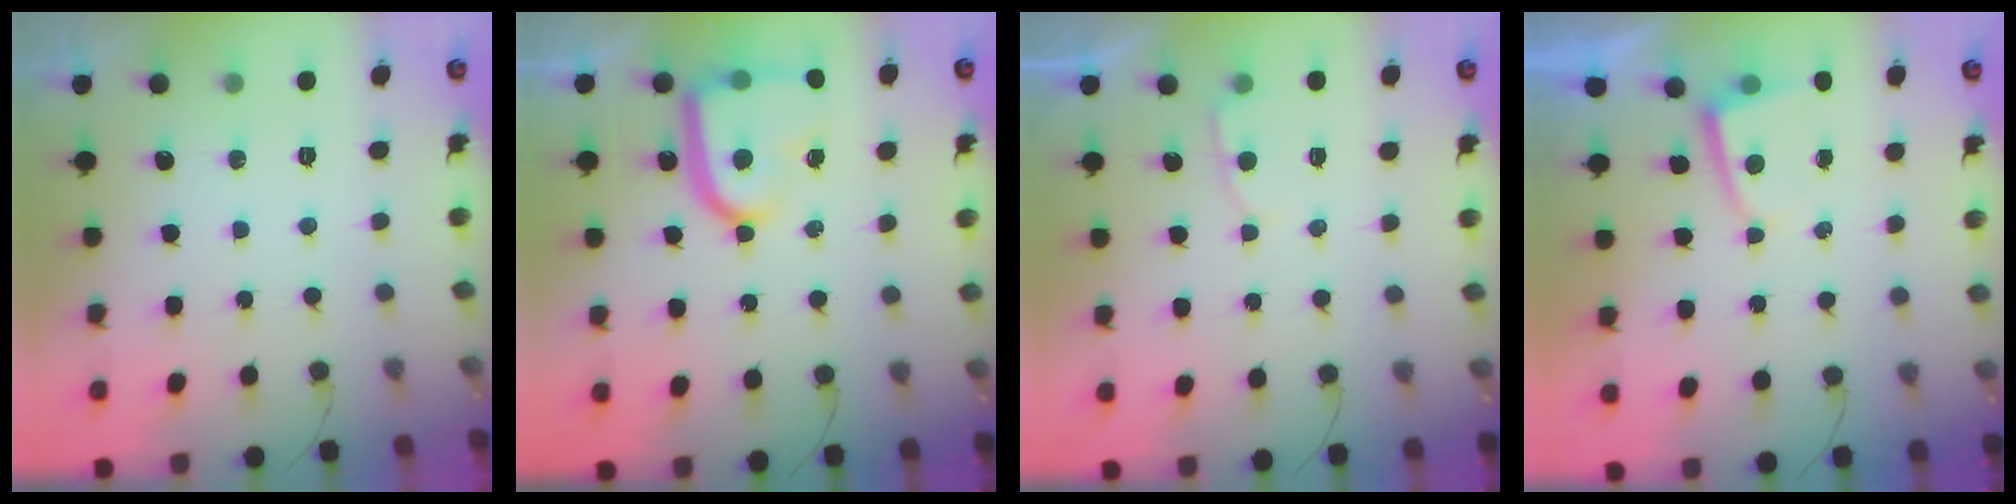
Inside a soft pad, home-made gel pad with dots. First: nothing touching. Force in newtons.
{"total": 16.8, "press": 16.7, "slide": 1.6}
{"total": 2.7, "press": 2.7, "slide": 0.3}
{"total": 1.2, "press": 1.2, "slide": 0.2}